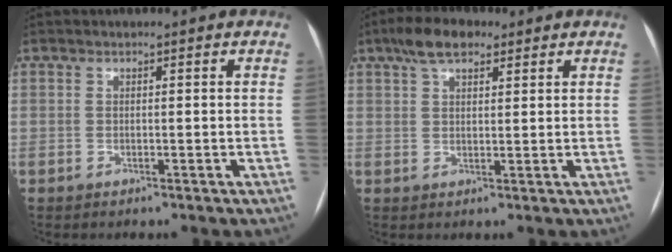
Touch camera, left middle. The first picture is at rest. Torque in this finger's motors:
{"motor_torque": [0.78, -0.72, 0.10, 0.03]}